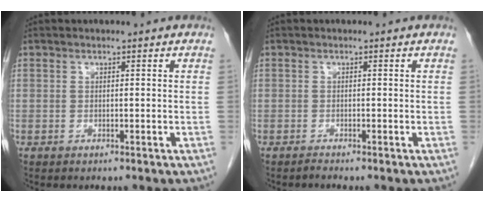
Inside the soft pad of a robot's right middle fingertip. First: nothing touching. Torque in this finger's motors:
{"motor_torque": [0.00, 0.08, -0.03, 0.01]}